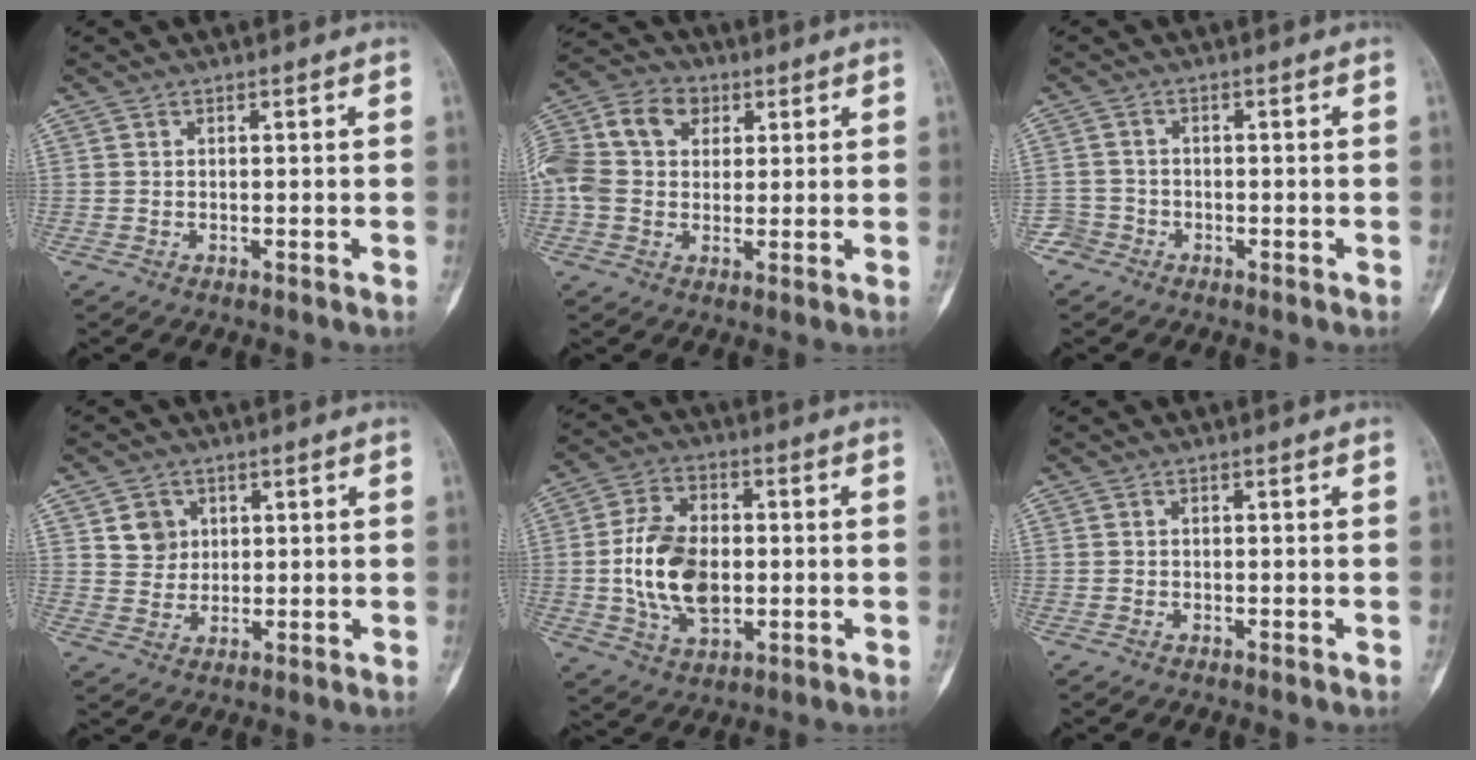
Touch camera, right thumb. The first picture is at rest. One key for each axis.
{"total": 16.2, "fx": 3.8, "fy": 12.4, "fz": 9.6, "tx": -0.199, "ty": 0.034, "tz": 0.062}
{"total": 2.8, "fx": -1.7, "fy": 2.1, "fz": -0.6, "tx": 0.023, "ty": 0.013, "tz": -0.040}
{"total": 4.6, "fx": 1.8, "fy": 4.1, "fz": 1.2, "tx": 0.001, "ty": -0.007, "tz": 0.032}
{"total": 14.1, "fx": -0.9, "fy": 9.1, "fz": 10.8, "tx": -0.182, "ty": 0.007, "tz": -0.012}
{"total": 0.0}